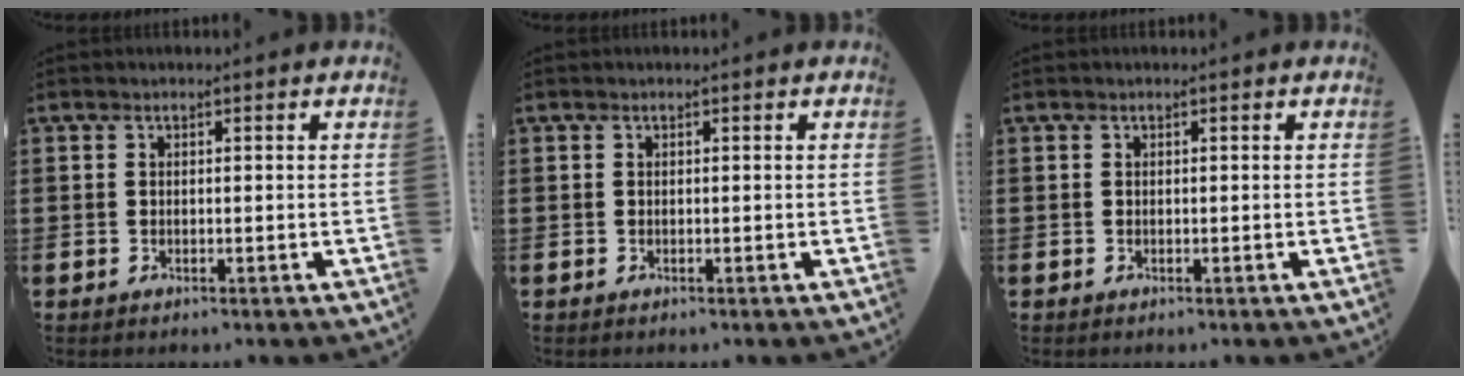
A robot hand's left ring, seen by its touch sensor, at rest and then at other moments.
{"total": 0.0}
{"total": 0.0}